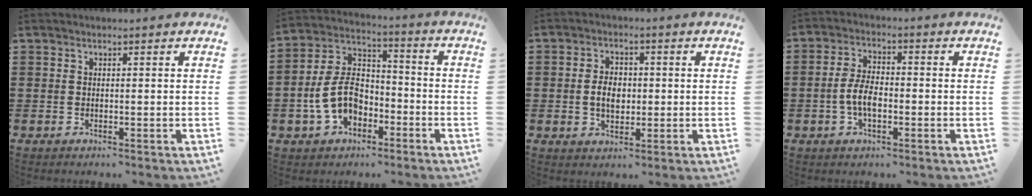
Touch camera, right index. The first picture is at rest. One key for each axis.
{"total": 9.5, "fx": -3.0, "fy": 6.5, "fz": 6.2, "tx": -0.160, "ty": 0.014, "tz": -0.063}
{"total": 4.2, "fx": -0.1, "fy": 2.9, "fz": 3.0, "tx": -0.054, "ty": 0.008, "tz": -0.006}
{"total": 5.1, "fx": -1.3, "fy": 2.6, "fz": 4.3, "tx": -0.103, "ty": -0.001, "tz": -0.031}